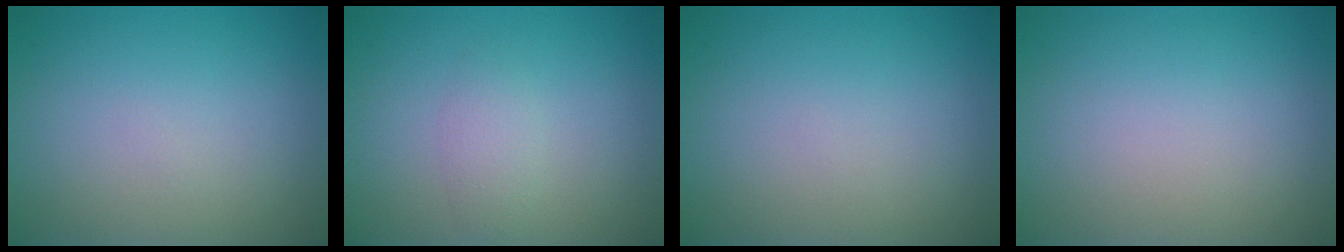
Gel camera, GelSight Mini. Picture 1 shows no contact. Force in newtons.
{"total": 1.5, "press": 1.5, "slide": 0.0}
{"total": 0.0}
{"total": 0.0}